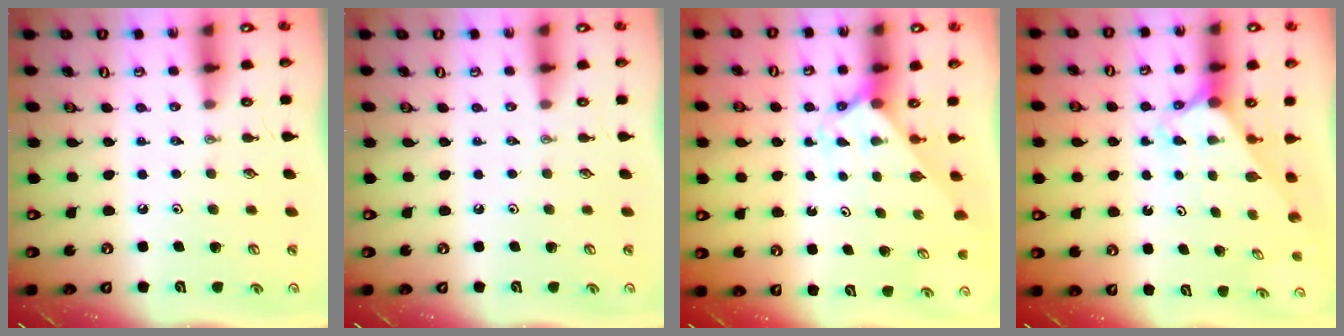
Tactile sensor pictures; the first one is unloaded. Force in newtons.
{"total": 0.0}
{"total": 2.1, "press": 2.1, "slide": 0.1}
{"total": 2.2, "press": 2.2, "slide": 0.2}